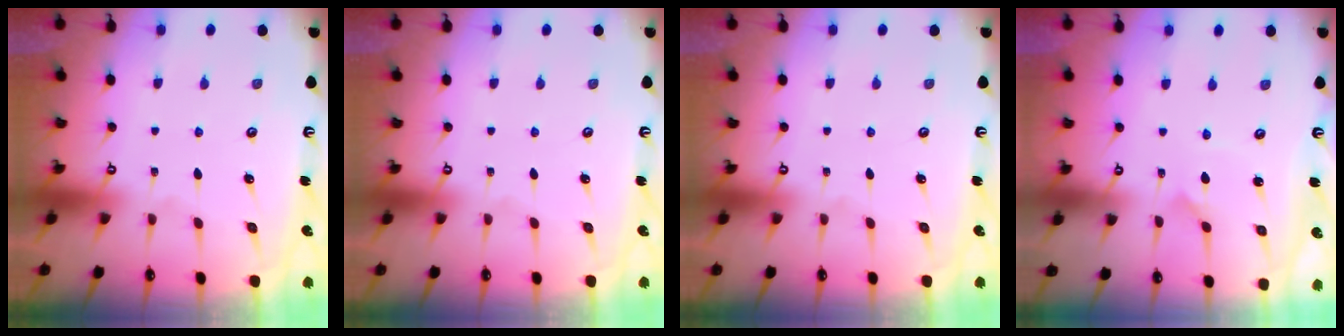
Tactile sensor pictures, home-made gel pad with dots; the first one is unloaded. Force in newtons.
{"total": 0.0}
{"total": 0.0}
{"total": 1.8, "press": 1.8, "slide": 0.1}